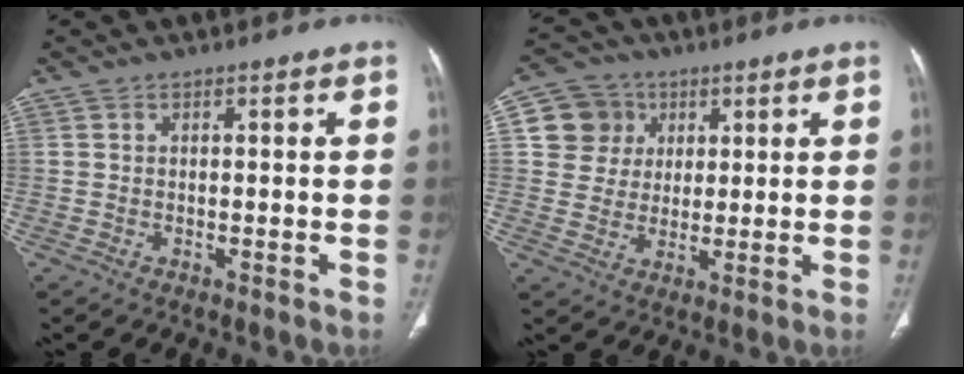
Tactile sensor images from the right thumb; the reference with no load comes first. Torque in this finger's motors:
{"motor_torque": [0.11, 0.97, 0.10, -0.38, -0.05]}